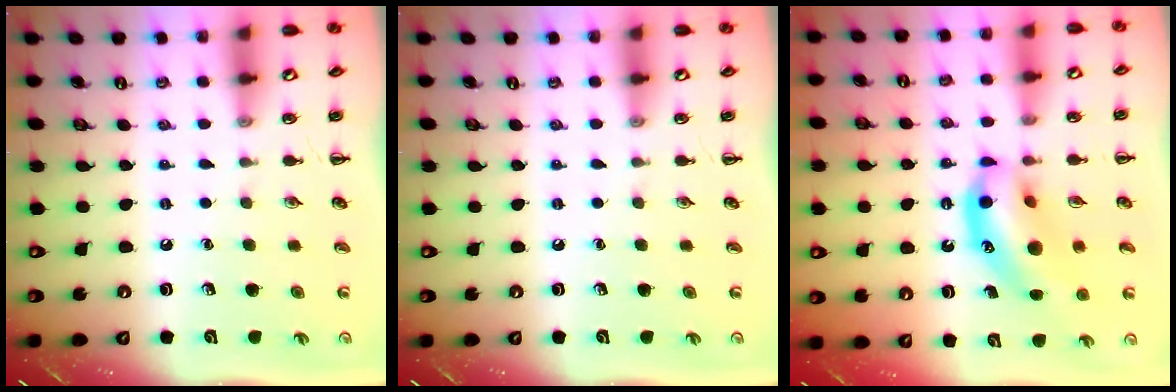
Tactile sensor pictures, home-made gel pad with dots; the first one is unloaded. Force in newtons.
{"total": 0.0}
{"total": 13.8, "press": 13.4, "slide": 3.3}